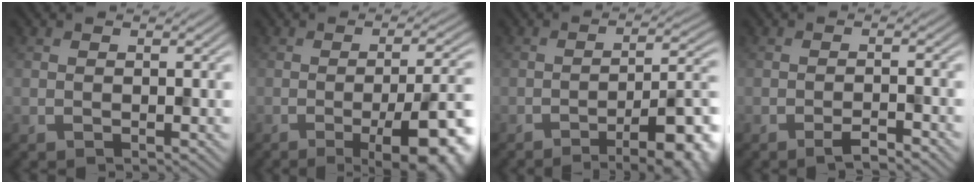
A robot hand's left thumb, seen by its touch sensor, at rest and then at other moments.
{"total": 11.9, "force": [-4.7, 3.3, 10.4], "torque": [-0.125, 0.003, -0.066]}
{"total": 12.1, "force": [-7.0, 2.9, 9.4], "torque": [-0.127, 0.015, -0.098]}
{"total": 2.4, "force": [-1.8, 0.1, 1.6], "torque": [-0.026, 0.006, -0.037]}